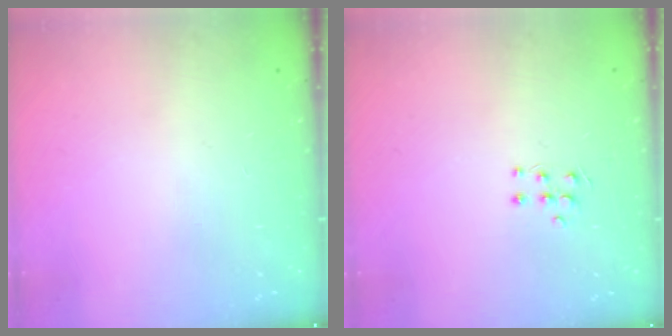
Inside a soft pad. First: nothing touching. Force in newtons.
{"total": 4.8, "press": 4.7, "slide": 0.8}